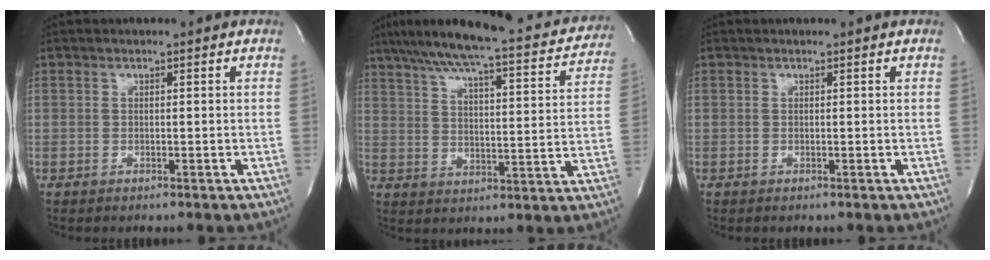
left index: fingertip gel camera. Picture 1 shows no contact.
{"total": 23.1, "force": [20.4, 3.6, 10.3], "torque": [-0.163, -0.006, 0.266]}
{"total": 0.0}